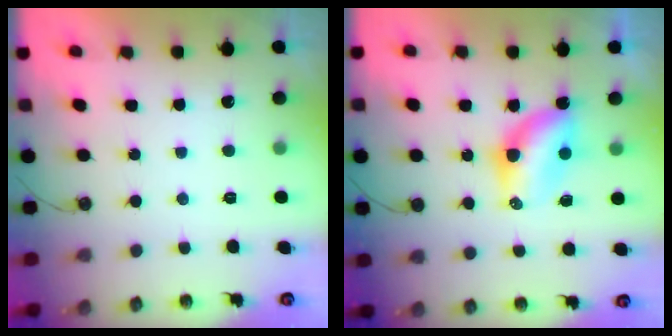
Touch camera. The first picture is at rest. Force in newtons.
{"total": 6.8, "press": 6.8, "slide": 0.1}